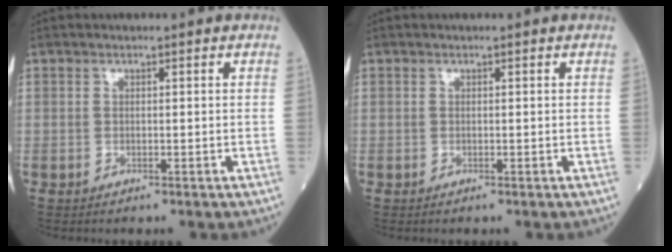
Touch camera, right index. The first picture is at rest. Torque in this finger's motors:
{"motor_torque": [0.01, 0.00, -0.02, 0.00]}